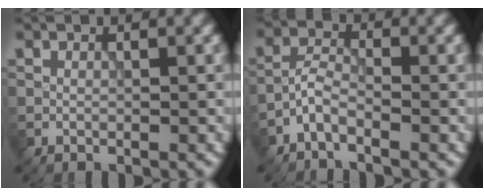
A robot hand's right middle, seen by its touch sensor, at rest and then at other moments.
{"total": 2.2, "force": [-1.6, 0.7, 1.3], "torque": [-0.029, 0.010, -0.042]}